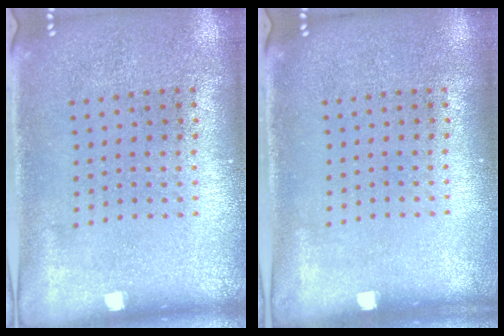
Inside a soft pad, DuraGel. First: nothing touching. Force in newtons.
{"total": 0.0}